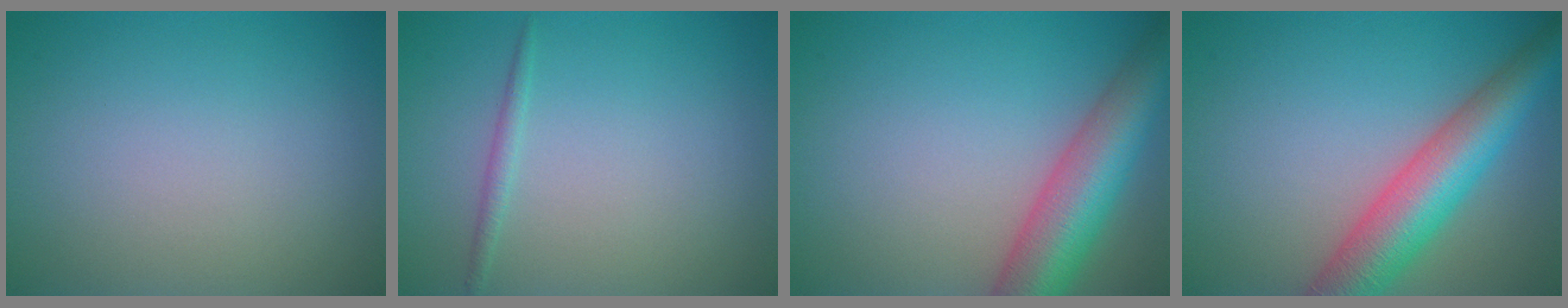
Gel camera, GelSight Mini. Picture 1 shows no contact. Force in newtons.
{"total": 0.9, "press": 0.9, "slide": 0.1}
{"total": 8.1, "press": 8.1, "slide": 0.2}
{"total": 7.8, "press": 7.8, "slide": 0.3}